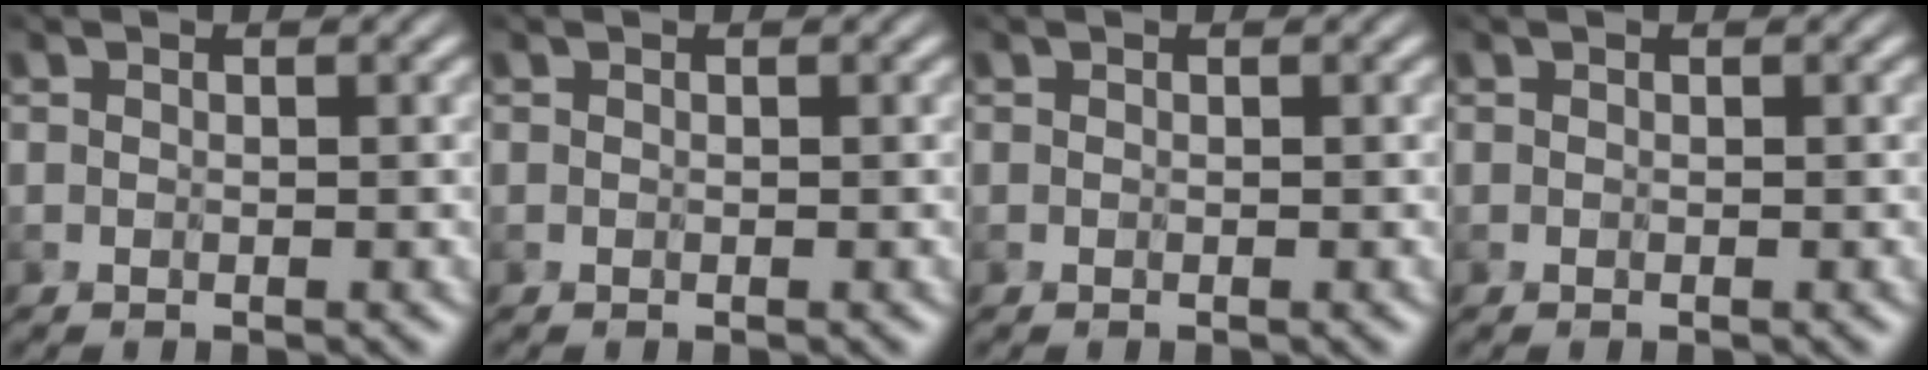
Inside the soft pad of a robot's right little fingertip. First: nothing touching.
{"total": 0.0}
{"total": 0.0}
{"total": 0.0}